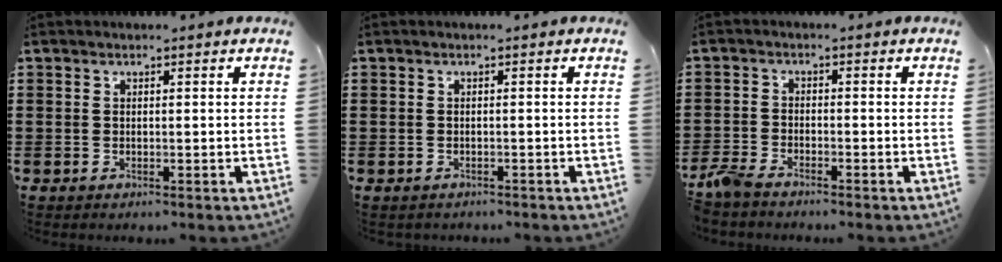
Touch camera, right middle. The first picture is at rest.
{"total": 0.5, "force": [-0.5, 0.1, 0.0], "torque": [-0.002, -0.001, -0.012]}
{"total": 3.1, "force": [-2.8, 0.6, 1.2], "torque": [-0.049, -0.005, -0.066]}